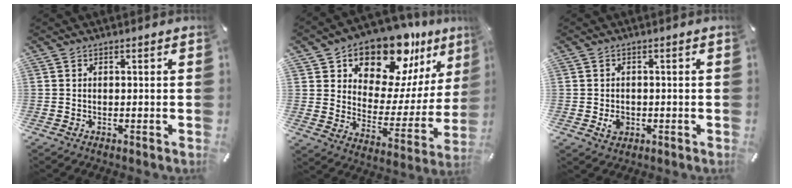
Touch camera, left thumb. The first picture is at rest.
{"total": 16.6, "force": [13.5, 7.9, 5.7], "torque": [-0.093, -0.121, 0.232]}
{"total": 3.0, "force": [-0.6, 2.5, 1.5], "torque": [-0.018, 0.001, -0.010]}